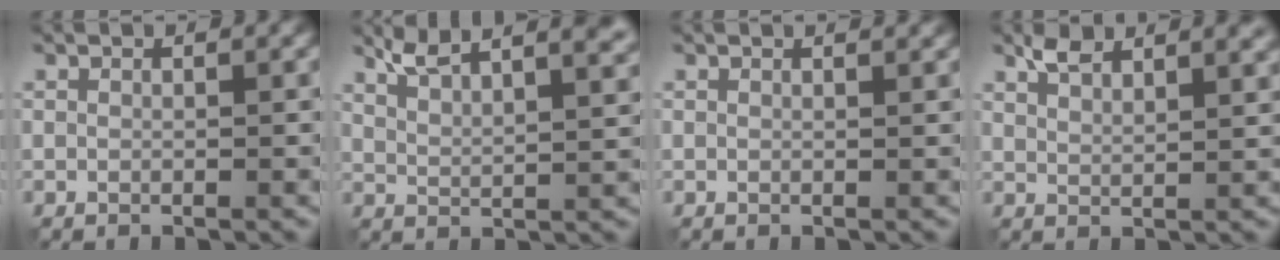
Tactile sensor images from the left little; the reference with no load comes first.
{"total": 6.8, "force": [5.1, 1.9, 4.2], "torque": [-0.061, 0.022, 0.070]}
{"total": 1.3, "force": [1.1, 0.3, 0.5], "torque": [-0.006, -0.001, 0.009]}
{"total": 3.7, "force": [2.9, 1.0, 2.1], "torque": [-0.037, 0.007, 0.052]}